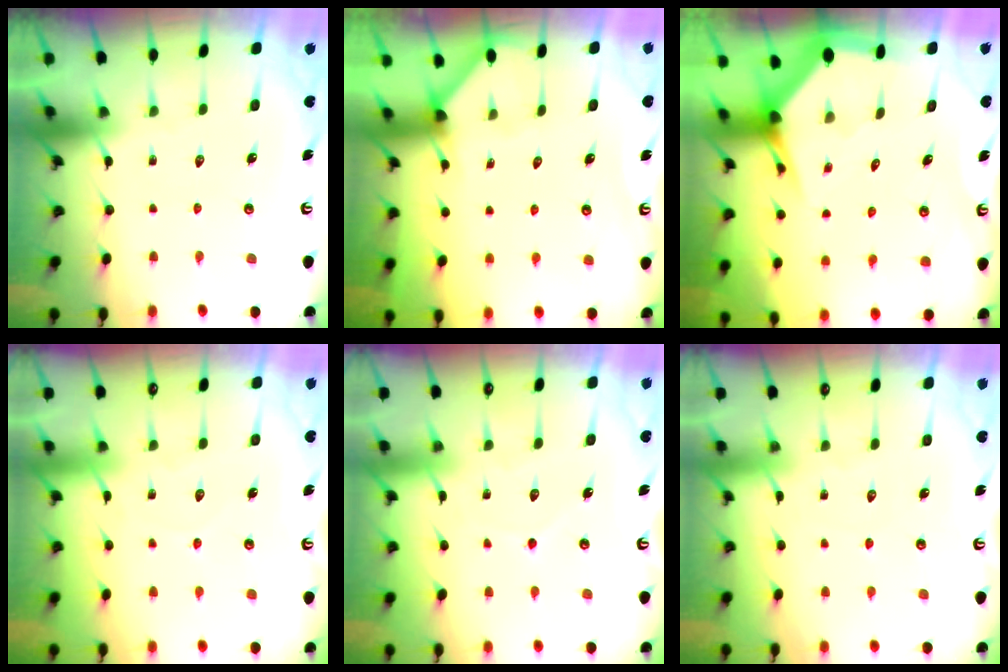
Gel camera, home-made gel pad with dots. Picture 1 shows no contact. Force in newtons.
{"total": 2.3, "press": 2.3, "slide": 0.3}
{"total": 3.4, "press": 3.3, "slide": 0.3}
{"total": 2.6, "press": 2.6, "slide": 0.3}
{"total": 3.5, "press": 3.5, "slide": 0.4}
{"total": 2.4, "press": 2.4, "slide": 0.3}